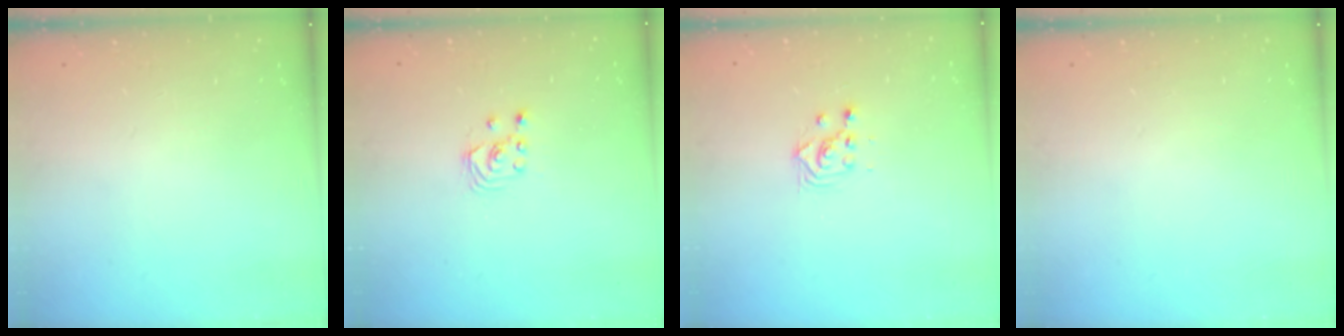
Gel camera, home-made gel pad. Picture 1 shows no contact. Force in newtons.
{"total": 1.8, "press": 1.8, "slide": 0.2}
{"total": 2.8, "press": 2.8, "slide": 0.2}
{"total": 0.0}